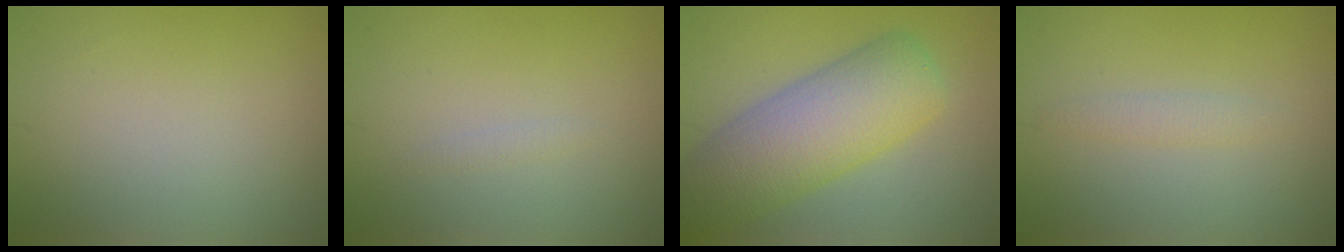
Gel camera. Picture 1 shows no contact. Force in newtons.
{"total": 0.5, "press": 0.5, "slide": 0.1}
{"total": 8.8, "press": 8.8, "slide": 0.4}
{"total": 1.2, "press": 1.2, "slide": 0.0}